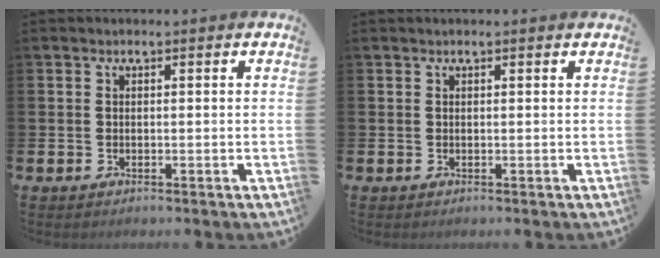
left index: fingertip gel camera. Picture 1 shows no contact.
{"total": 0.0}